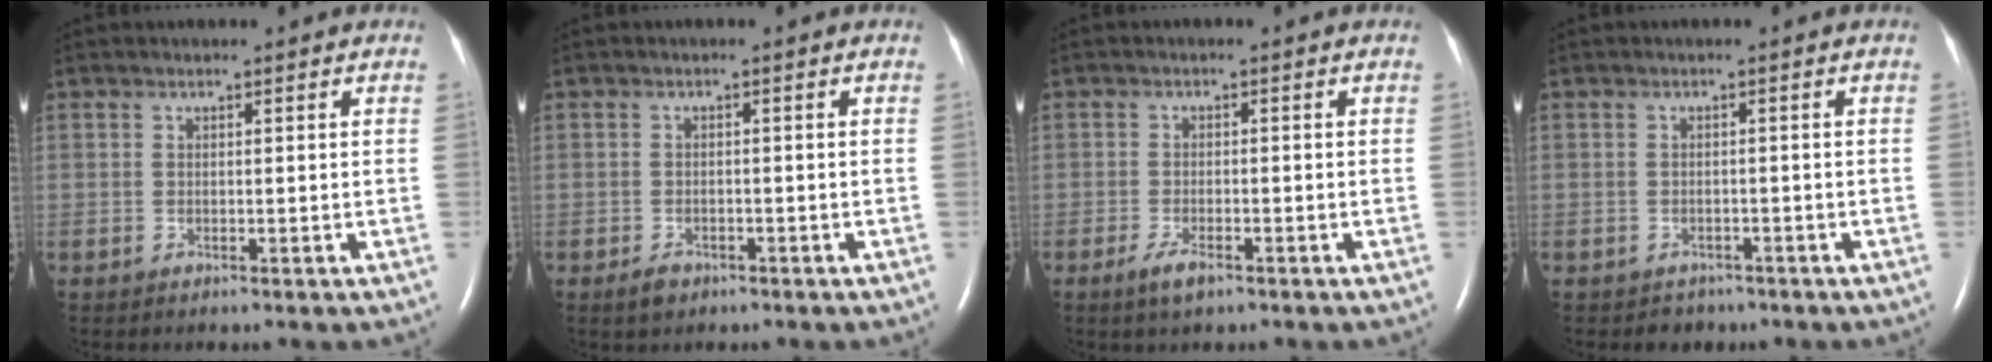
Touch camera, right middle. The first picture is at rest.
{"total": 2.0, "force": [-1.3, 1.2, 0.8], "torque": [-0.020, 0.001, -0.017]}
{"total": 2.7, "force": [-1.7, 0.7, 2.0], "torque": [-0.048, -0.004, -0.032]}
{"total": 1.9, "force": [-1.3, 1.3, -0.2], "torque": [-0.006, 0.005, -0.018]}